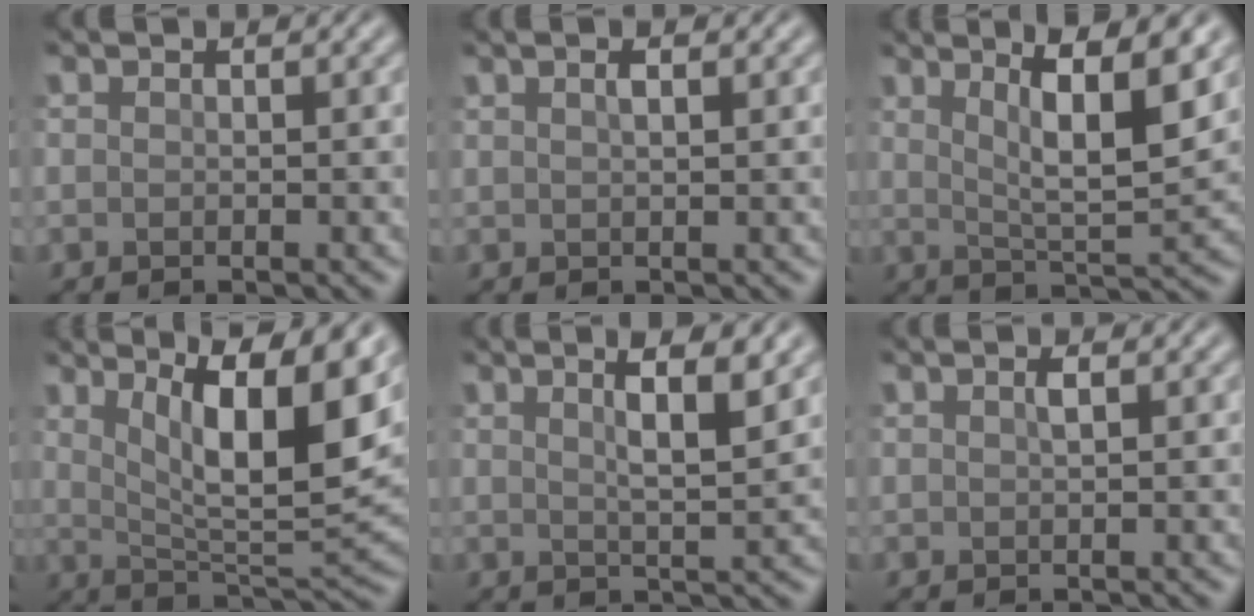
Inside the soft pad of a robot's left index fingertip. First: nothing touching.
{"total": 1.4, "force": [0.7, 0.4, 1.2], "torque": [-0.015, 0.002, 0.010]}
{"total": 7.4, "force": [3.1, 1.7, 6.5], "torque": [-0.099, -0.001, 0.056]}
{"total": 11.4, "force": [4.8, 3.0, 9.9], "torque": [-0.146, -0.005, 0.081]}
{"total": 4.8, "force": [2.3, 0.9, 4.1], "torque": [-0.062, 0.007, 0.029]}
{"total": 0.8, "force": [0.3, 0.2, 0.7], "torque": [-0.017, 0.001, 0.005]}